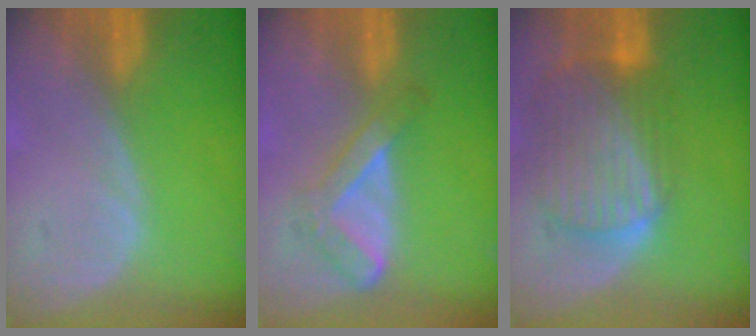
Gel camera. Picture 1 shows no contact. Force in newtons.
{"total": 5.6, "press": 4.7, "slide": 3.0}
{"total": 10.3, "press": 8.7, "slide": 5.6}